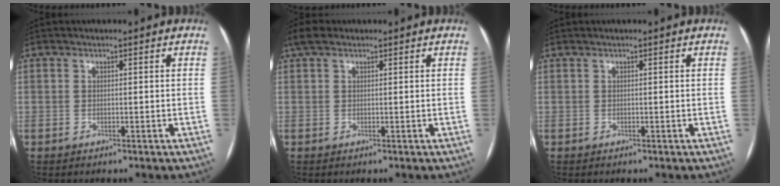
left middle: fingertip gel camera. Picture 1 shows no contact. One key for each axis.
{"total": 2.7, "fx": 1.8, "fy": 1.4, "fz": 1.4, "tx": -0.037, "ty": 0.028, "tz": 0.034}
{"total": 0.0}